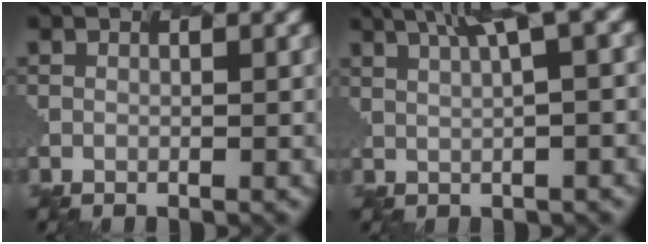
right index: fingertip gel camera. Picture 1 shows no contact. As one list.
[{"total": 7.3, "force": [3.6, 1.8, 6.2], "torque": [-0.058, 0.032, 0.053]}]